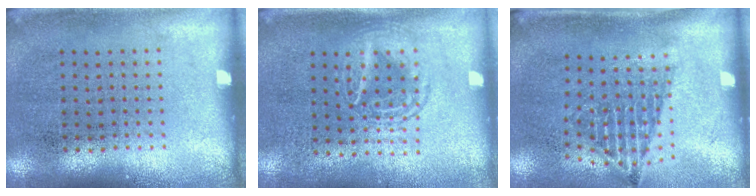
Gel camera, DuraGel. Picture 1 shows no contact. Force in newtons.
{"total": 1.4, "press": 1.3, "slide": 0.6}
{"total": 1.6, "press": 1.2, "slide": 1.0}